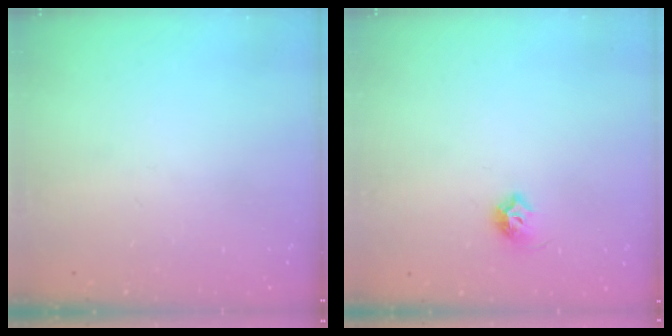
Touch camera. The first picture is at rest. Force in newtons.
{"total": 6.7, "press": 6.6, "slide": 1.0}